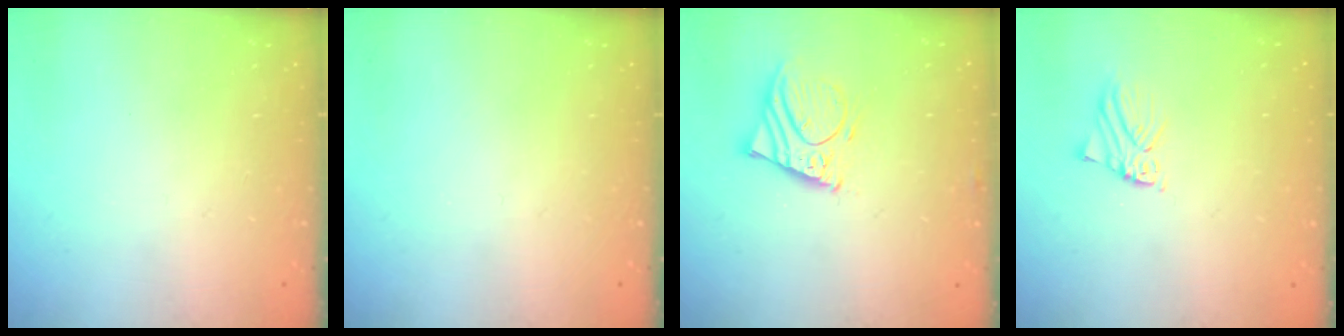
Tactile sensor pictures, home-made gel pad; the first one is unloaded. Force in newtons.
{"total": 0.0}
{"total": 10.8, "press": 10.7, "slide": 1.7}
{"total": 1.5, "press": 1.5, "slide": 0.1}